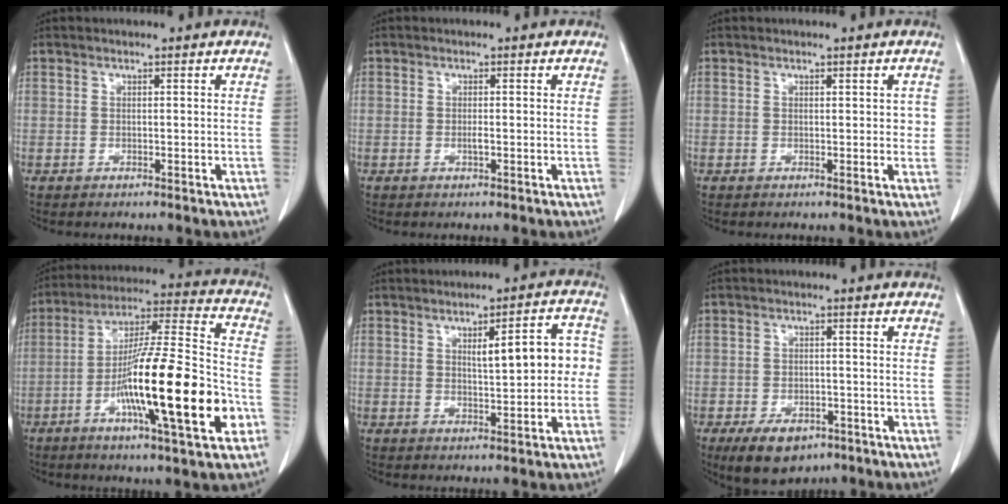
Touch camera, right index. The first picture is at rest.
{"total": 0.9, "force": [-0.2, 0.1, 0.8], "torque": [-0.020, -0.001, -0.002]}
{"total": 1.4, "force": [0.3, 1.0, 0.8], "torque": [-0.002, 0.006, 0.004]}
{"total": 22.2, "force": [-7.0, 1.7, 21.0], "torque": [-0.345, -0.012, -0.118]}
{"total": 7.6, "force": [0.8, 2.0, 7.3], "torque": [-0.098, 0.026, 0.014]}
{"total": 7.4, "force": [-4.7, 4.2, 3.9], "torque": [-0.063, -0.002, -0.067]}